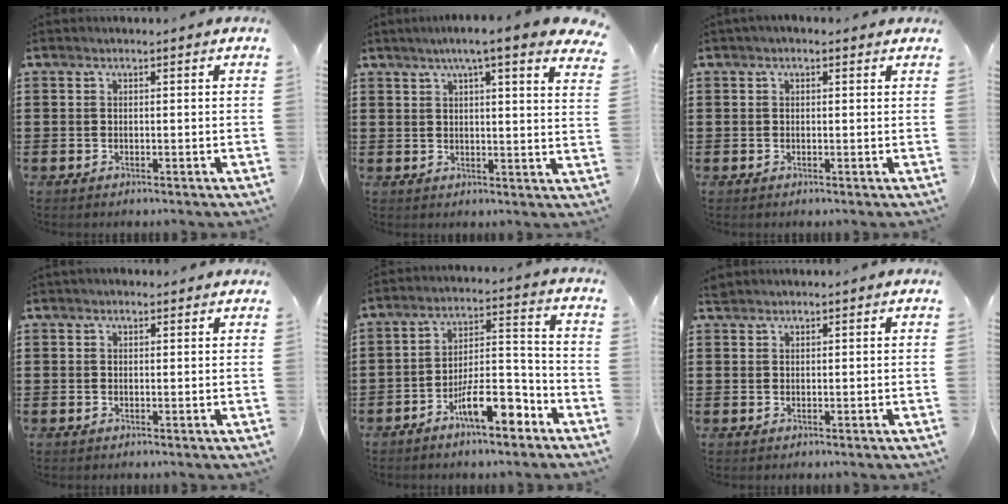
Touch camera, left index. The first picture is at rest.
{"total": 5.5, "force": [4.1, -0.3, 3.6], "torque": [-0.075, -0.011, 0.068]}
{"total": 1.0, "force": [0.2, 0.7, 0.6], "torque": [-0.013, 0.008, 0.002]}
{"total": 1.1, "force": [0.8, 0.7, 0.3], "torque": [-0.008, 0.005, 0.015]}
{"total": 10.1, "force": [-6.2, 3.0, 7.4], "torque": [-0.134, 0.014, -0.112]}
{"total": 0.9, "force": [0.9, 0.3, 0.1], "torque": [-0.006, 0.000, 0.018]}